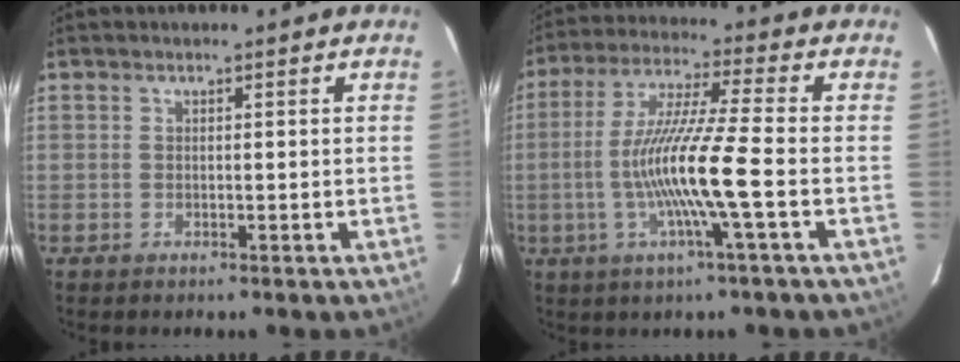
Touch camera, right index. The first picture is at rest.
{"total": 13.2, "force": [-3.3, -1.0, 12.8], "torque": [-0.249, -0.004, -0.063]}